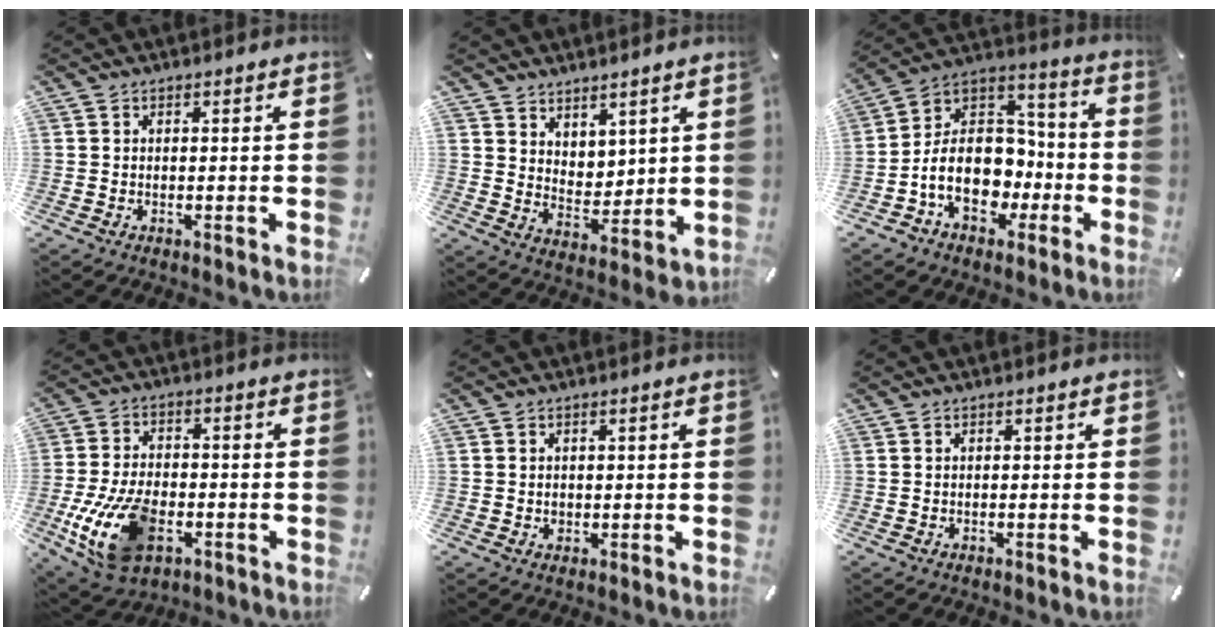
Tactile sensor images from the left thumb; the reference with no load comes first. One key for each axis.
{"total": 6.6, "fx": 5.5, "fy": 3.6, "fz": -0.7, "tx": -0.001, "ty": -0.046, "tz": 0.105}
{"total": 16.5, "fx": -4.1, "fy": 13.1, "fz": 9.2, "tx": -0.164, "ty": 0.005, "tz": -0.066}
{"total": 15.2, "fx": -4.7, "fy": 9.3, "fz": 11.0, "tx": -0.231, "ty": 0.005, "tz": -0.082}
{"total": 1.2, "fx": 0.2, "fy": 1.1, "fz": 0.3, "tx": -0.007, "ty": 0.005, "tz": 0.002}
{"total": 0.0}